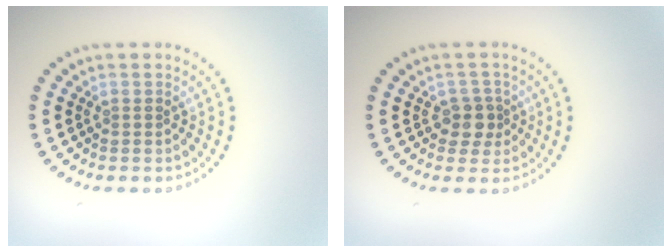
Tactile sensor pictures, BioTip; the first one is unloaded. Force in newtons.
{"total": 2.1, "press": 1.8, "slide": 1.1}